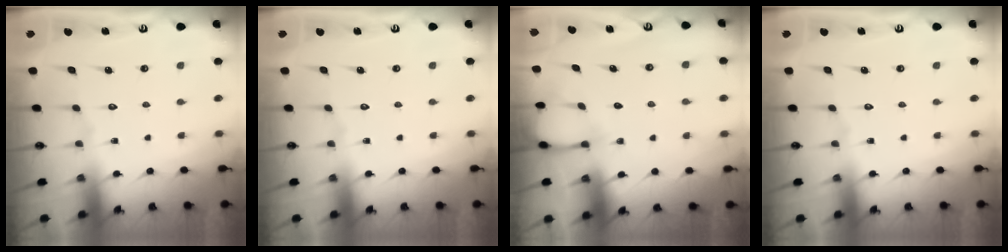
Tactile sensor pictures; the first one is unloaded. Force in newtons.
{"total": 0.0}
{"total": 6.2, "press": 6.2, "slide": 0.3}
{"total": 0.0}